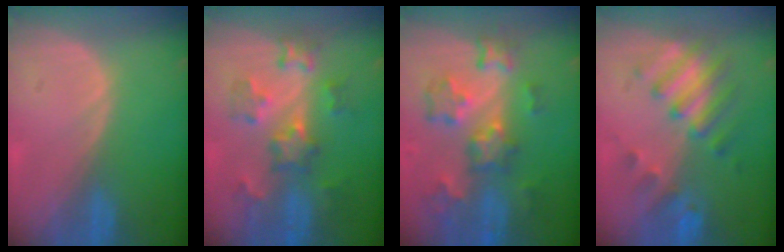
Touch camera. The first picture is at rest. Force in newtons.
{"total": 6.9, "press": 6.9, "slide": 0.2}
{"total": 9.2, "press": 8.1, "slide": 4.4}
{"total": 7.2, "press": 7.0, "slide": 1.4}